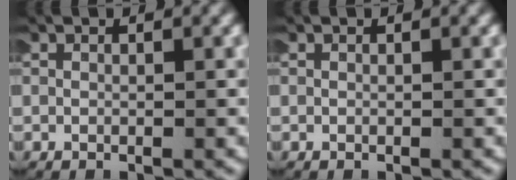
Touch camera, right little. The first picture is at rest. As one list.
[{"total": 0.0}]